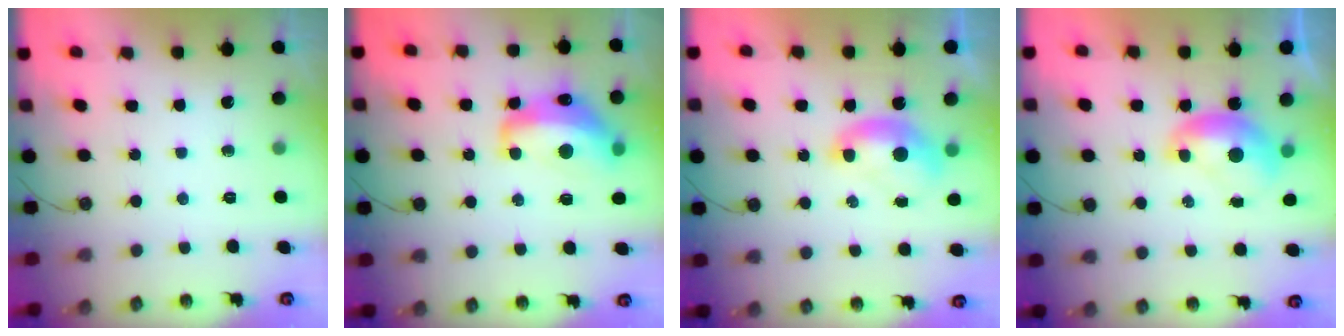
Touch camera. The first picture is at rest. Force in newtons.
{"total": 8.5, "press": 8.5, "slide": 1.2}
{"total": 1.4, "press": 1.4, "slide": 0.3}
{"total": 2.0, "press": 1.8, "slide": 0.8}